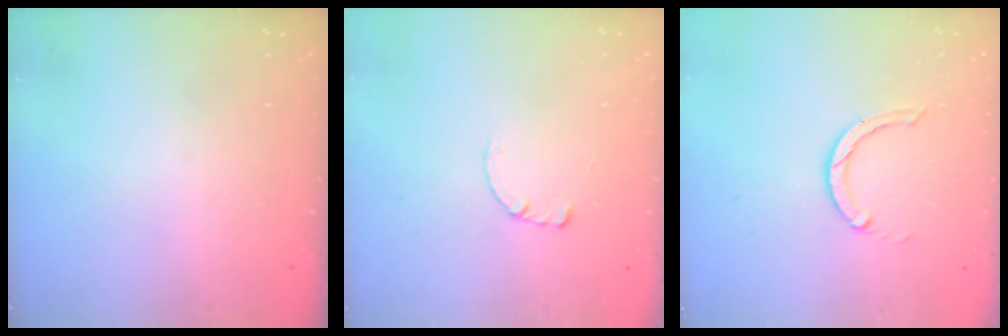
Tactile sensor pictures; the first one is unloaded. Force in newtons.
{"total": 0.7, "press": 0.7, "slide": 0.2}
{"total": 3.6, "press": 3.5, "slide": 0.5}